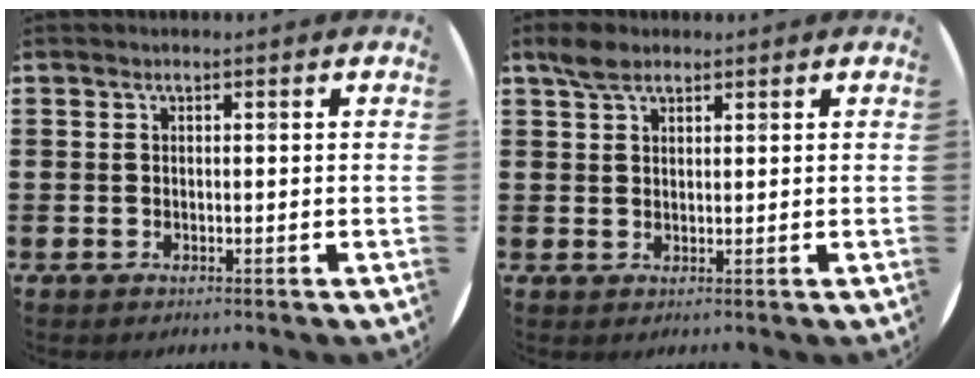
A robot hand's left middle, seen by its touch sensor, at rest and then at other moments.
{"total": 3.0, "force": [2.3, 1.4, 1.2], "torque": [-0.021, 0.003, 0.042]}